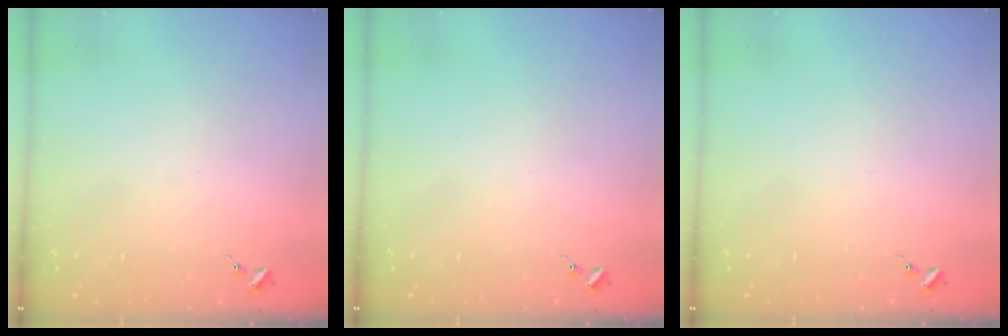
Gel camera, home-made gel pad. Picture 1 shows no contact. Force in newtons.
{"total": 0.0}
{"total": 0.0}